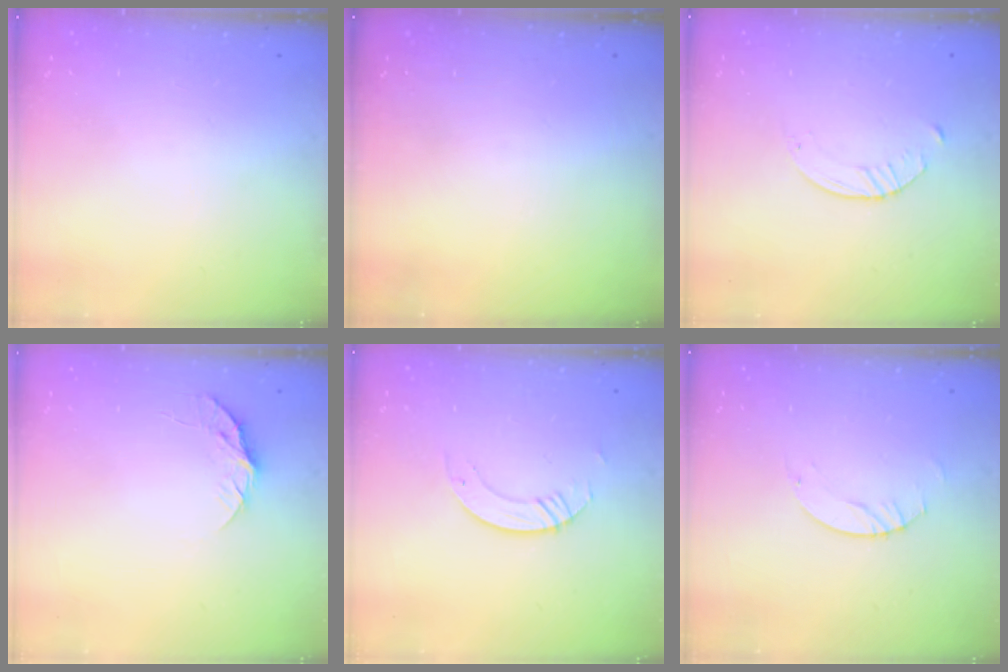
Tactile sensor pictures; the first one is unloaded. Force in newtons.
{"total": 0.0}
{"total": 2.0, "press": 2.0, "slide": 0.3}
{"total": 8.1, "press": 8.1, "slide": 0.7}
{"total": 2.2, "press": 2.2, "slide": 0.2}
{"total": 2.0, "press": 2.0, "slide": 0.2}